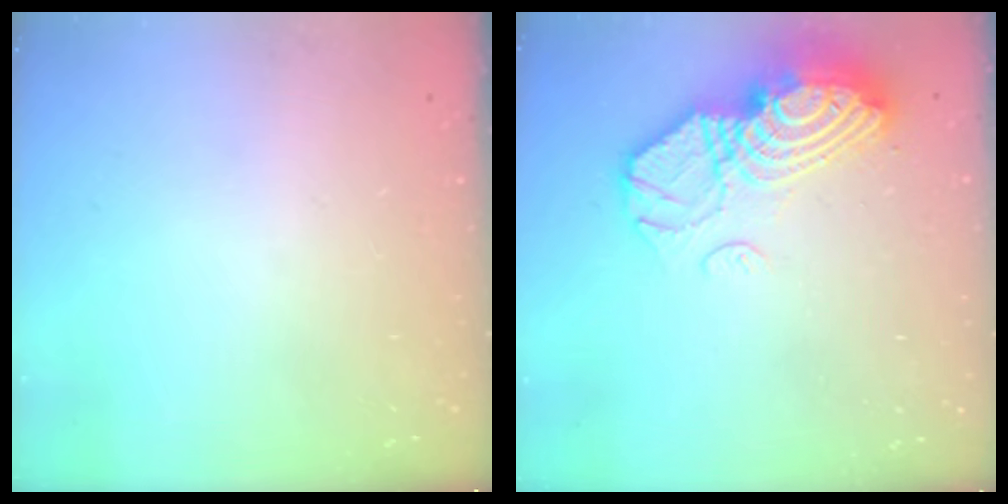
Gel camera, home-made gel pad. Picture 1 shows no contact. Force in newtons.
{"total": 17.3, "press": 16.3, "slide": 5.7}